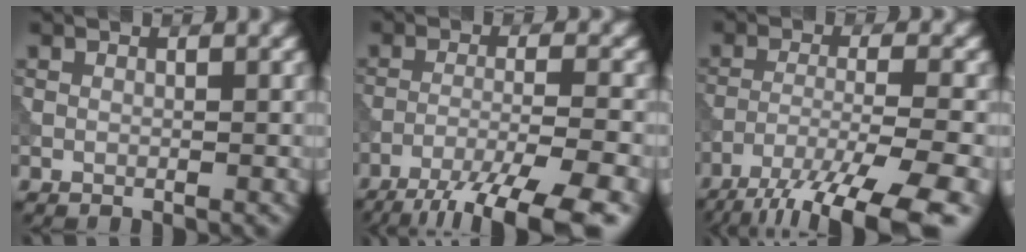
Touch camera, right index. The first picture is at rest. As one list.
[{"total": 11.2, "force": [-8.5, 1.9, 6.9], "torque": [-0.111, -0.021, -0.125]}, {"total": 13.0, "force": [-9.9, 3.0, 7.9], "torque": [-0.142, -0.033, -0.144]}]